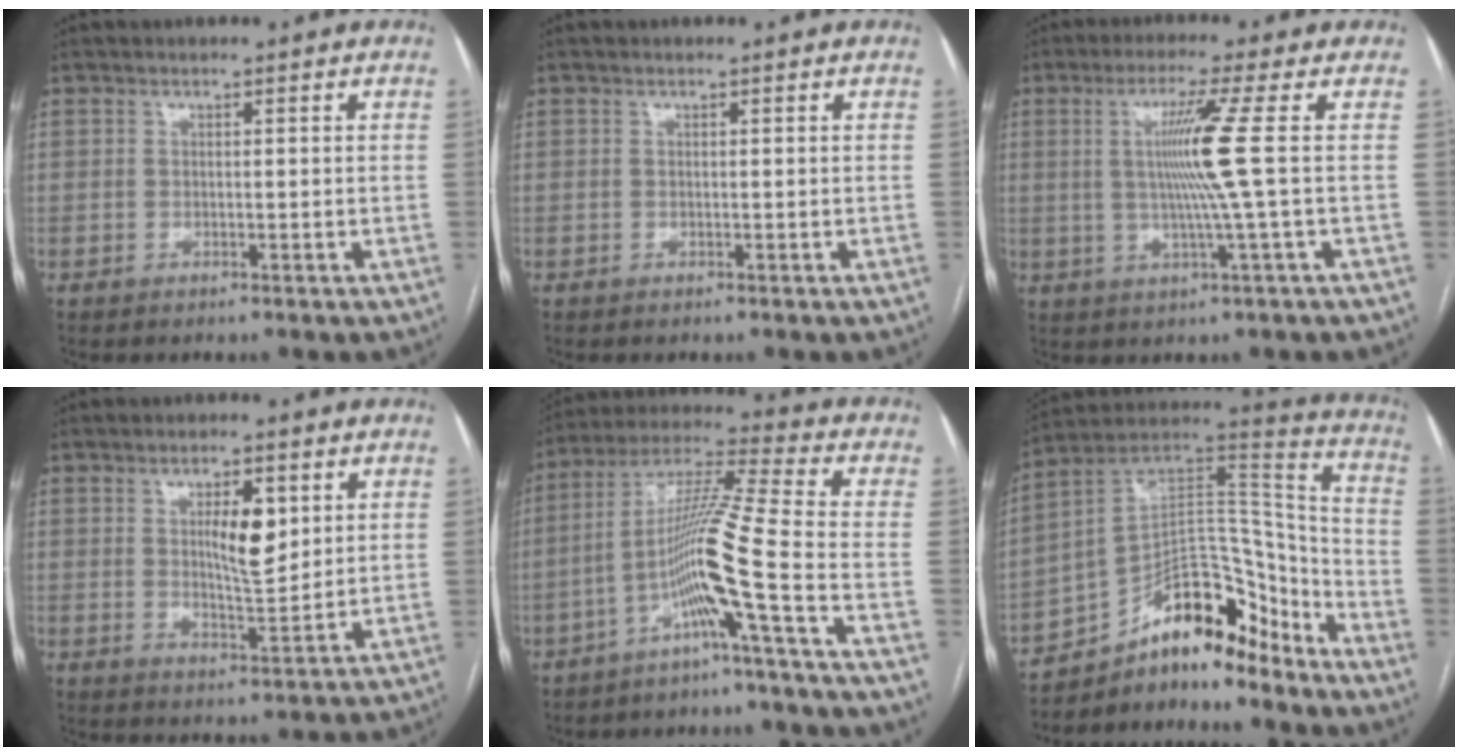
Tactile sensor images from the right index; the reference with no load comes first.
{"total": 0.0}
{"total": 8.1, "force": [0.8, -2.3, 7.7], "torque": [-0.148, -0.002, 0.022]}
{"total": 6.8, "force": [1.7, 1.7, 6.4], "torque": [-0.108, 0.002, 0.033]}
{"total": 11.1, "force": [-4.4, -2.5, 9.9], "torque": [-0.195, 0.012, -0.087]}
{"total": 18.9, "force": [-13.2, 6.6, 11.8], "torque": [-0.196, 0.056, -0.217]}